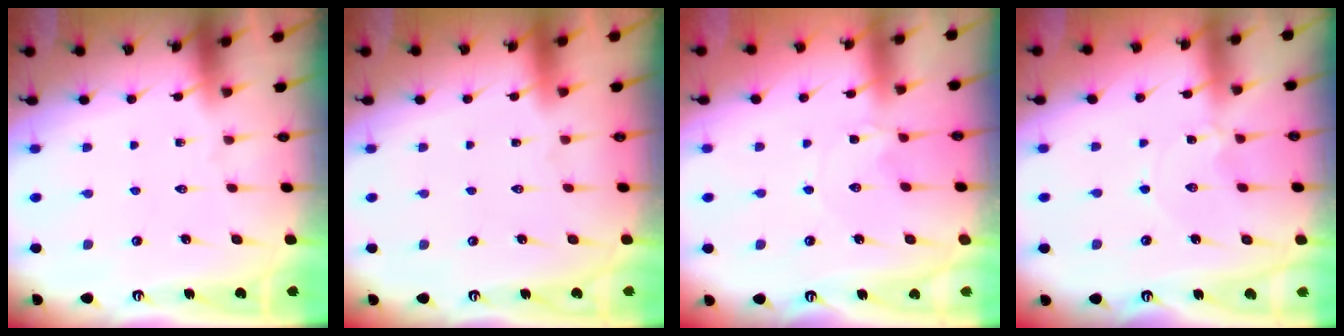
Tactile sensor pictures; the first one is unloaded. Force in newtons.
{"total": 1.6, "press": 1.6, "slide": 0.1}
{"total": 0.9, "press": 0.9, "slide": 0.1}
{"total": 0.0}